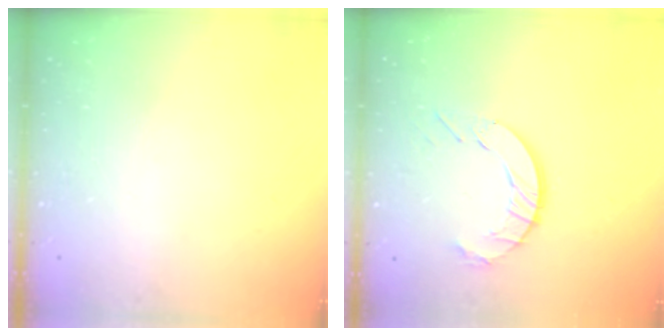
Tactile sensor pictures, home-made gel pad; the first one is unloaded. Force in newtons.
{"total": 9.0, "press": 8.9, "slide": 0.8}